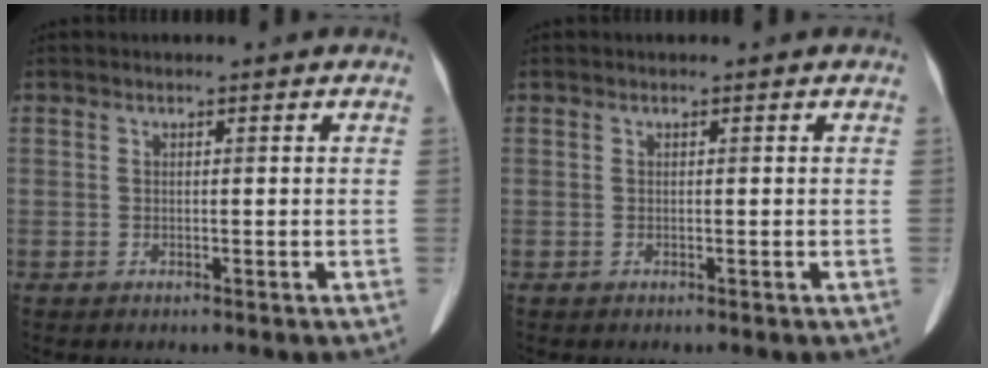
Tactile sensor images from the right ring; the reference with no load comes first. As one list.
[{"total": 0.0}]